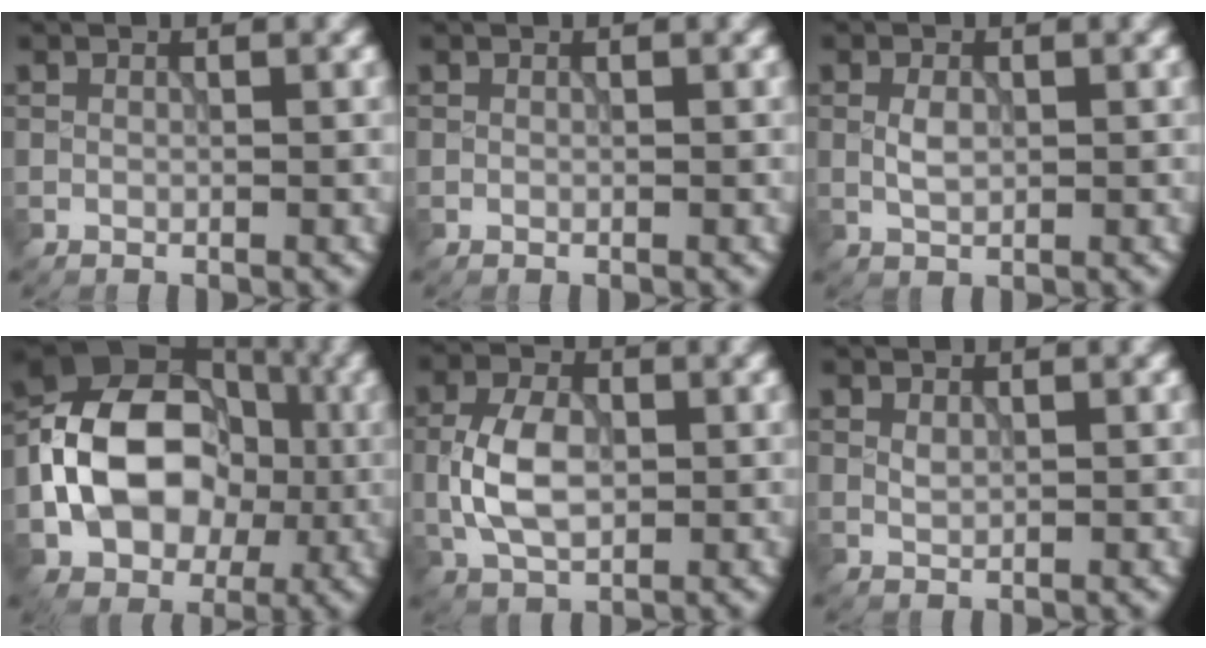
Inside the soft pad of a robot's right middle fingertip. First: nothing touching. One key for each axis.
{"total": 0.0}
{"total": 1.4, "fx": 0.2, "fy": 0.9, "fz": 1.1, "tx": -0.025, "ty": 0.000, "tz": 0.004}
{"total": 12.0, "fx": -1.3, "fy": 9.1, "fz": 7.8, "tx": -0.128, "ty": 0.013, "tz": -0.030}
{"total": 4.8, "fx": -0.4, "fy": 3.1, "fz": 3.7, "tx": -0.077, "ty": 0.001, "tz": -0.011}
{"total": 0.6, "fx": 0.4, "fy": 0.3, "fz": 0.3, "tx": -0.010, "ty": 0.001, "tz": 0.009}